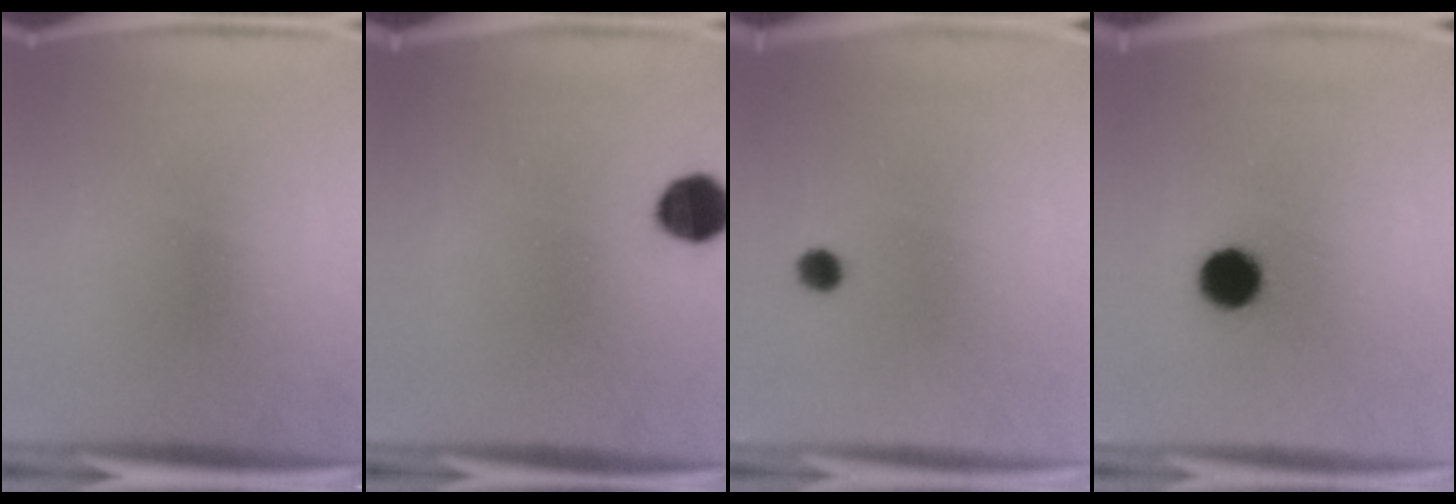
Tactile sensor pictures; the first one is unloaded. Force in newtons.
{"total": 8.0}
{"total": 2.4}
{"total": 8.6}